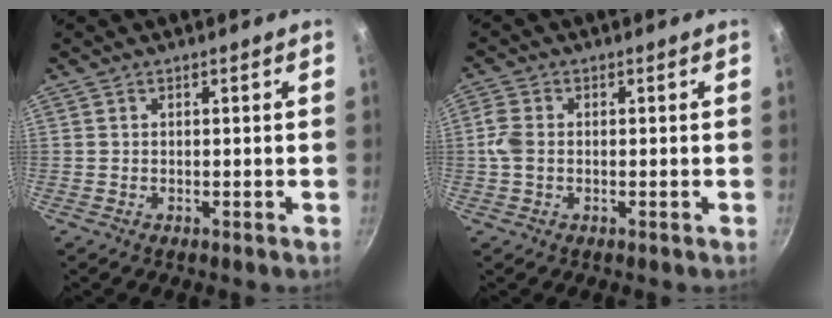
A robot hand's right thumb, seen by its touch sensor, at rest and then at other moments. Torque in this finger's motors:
{"motor_torque": [0.71, 0.68, 0.77, 0.43, 0.00]}